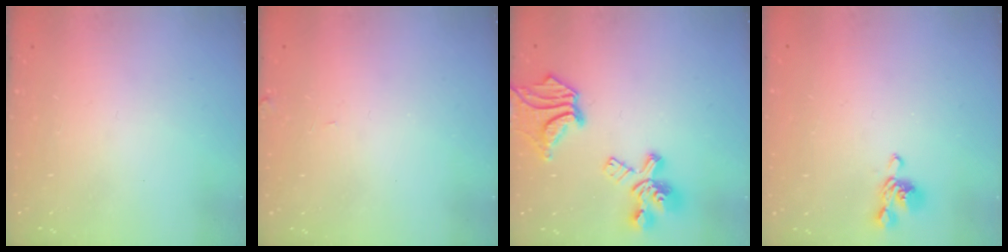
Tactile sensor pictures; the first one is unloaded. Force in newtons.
{"total": 5.0, "press": 5.0, "slide": 0.3}
{"total": 11.2, "press": 10.7, "slide": 3.1}
{"total": 4.4, "press": 4.3, "slide": 0.5}